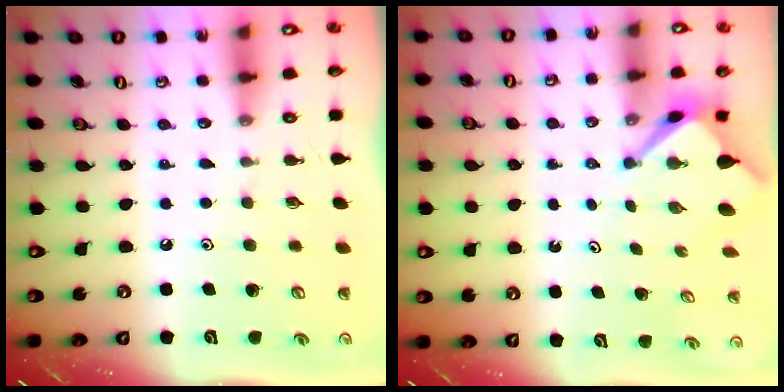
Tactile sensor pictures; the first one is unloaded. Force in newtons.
{"total": 3.1, "press": 3.1, "slide": 0.3}